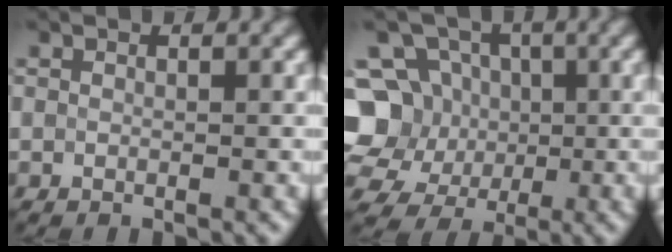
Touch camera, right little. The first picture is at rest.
{"total": 8.0, "force": [-0.4, 7.3, 3.0], "torque": [-0.056, 0.010, -0.041]}